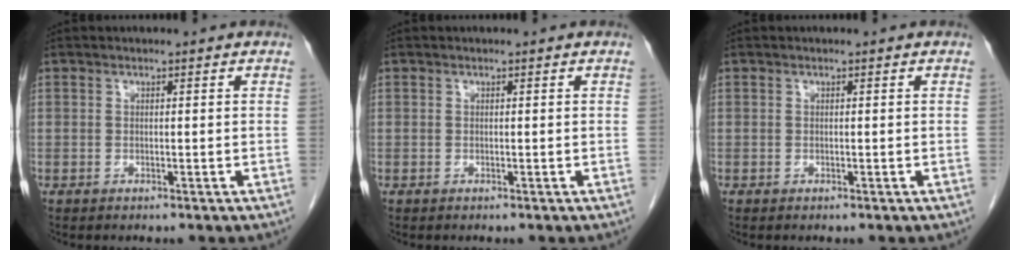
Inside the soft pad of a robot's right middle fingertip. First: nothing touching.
{"total": 0.0}
{"total": 0.0}